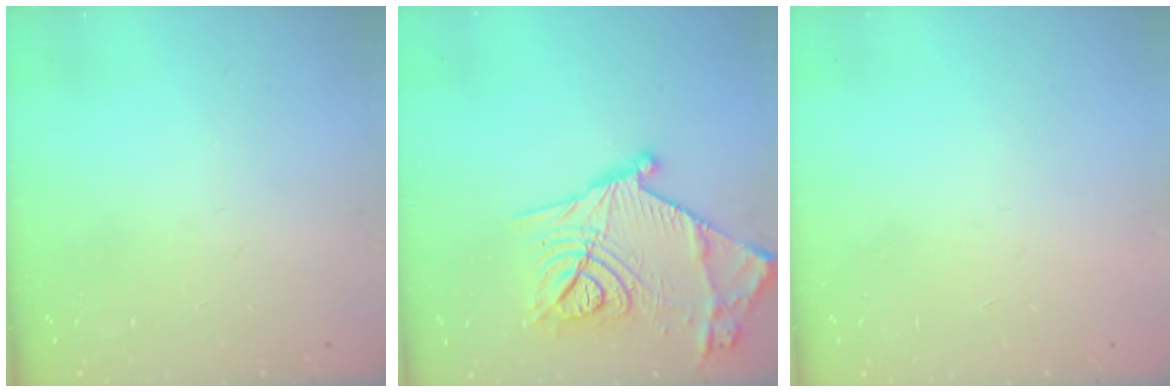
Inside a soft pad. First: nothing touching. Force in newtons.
{"total": 22.3, "press": 22.3, "slide": 1.1}
{"total": 1.7, "press": 1.7, "slide": 0.1}